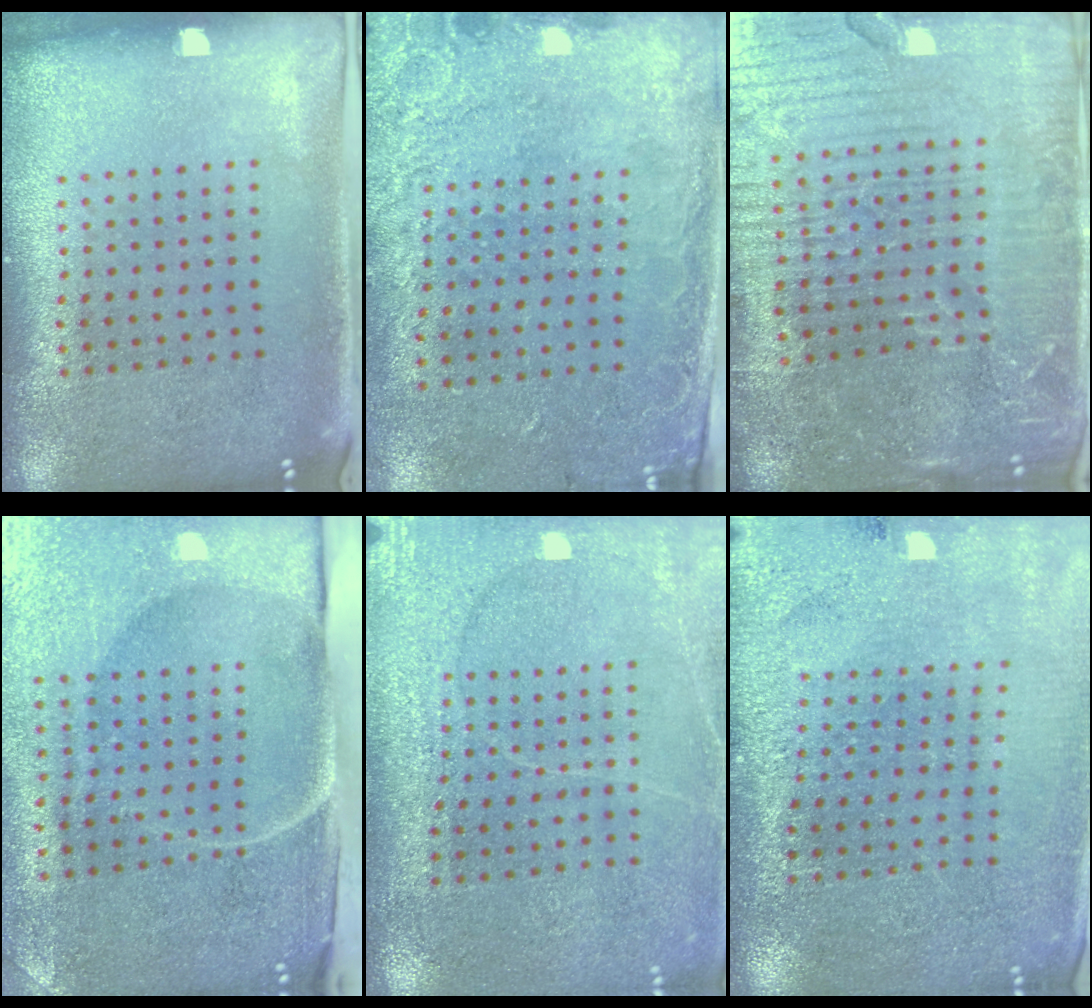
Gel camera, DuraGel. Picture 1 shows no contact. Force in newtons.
{"total": 2.6, "press": 1.9, "slide": 1.8}
{"total": 5.9, "press": 5.3, "slide": 2.6}
{"total": 4.9, "press": 4.0, "slide": 2.8}
{"total": 3.0, "press": 3.0, "slide": 0.2}
{"total": 2.8, "press": 2.8, "slide": 0.1}